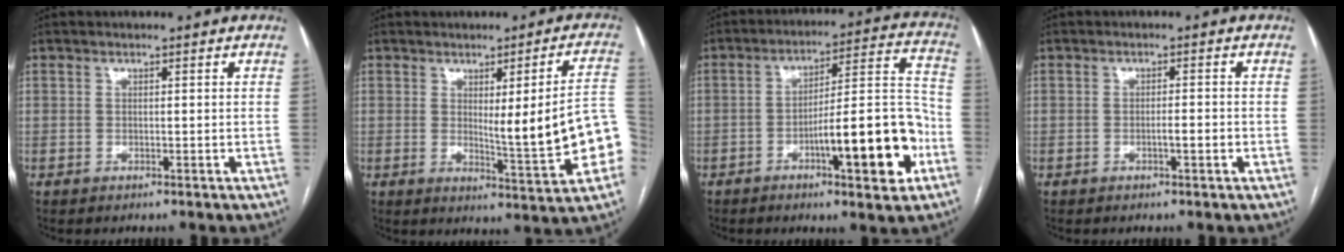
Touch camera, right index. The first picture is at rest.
{"total": 12.8, "force": [-1.3, 1.1, 12.6], "torque": [-0.144, 0.003, -0.014]}
{"total": 16.1, "force": [-6.0, 2.6, 14.7], "torque": [-0.214, 0.018, -0.085]}
{"total": 1.9, "force": [-0.7, 0.2, 1.7], "torque": [-0.030, 0.001, -0.012]}